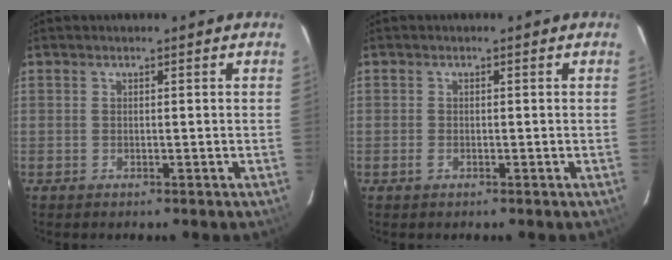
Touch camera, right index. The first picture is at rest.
{"total": 1.0, "force": [-0.5, 0.6, 0.6], "torque": [-0.009, 0.001, -0.010]}